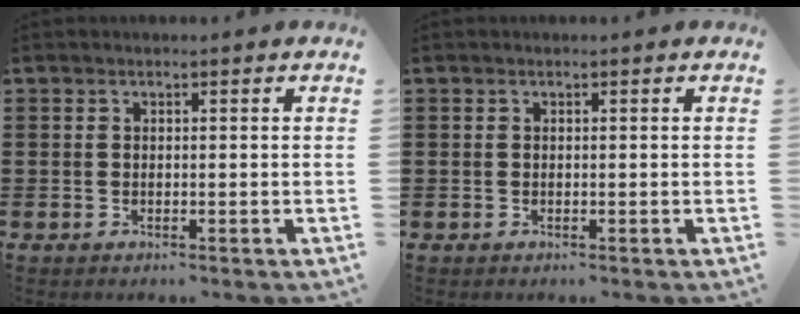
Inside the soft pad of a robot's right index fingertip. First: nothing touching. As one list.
[{"total": 0.0}]